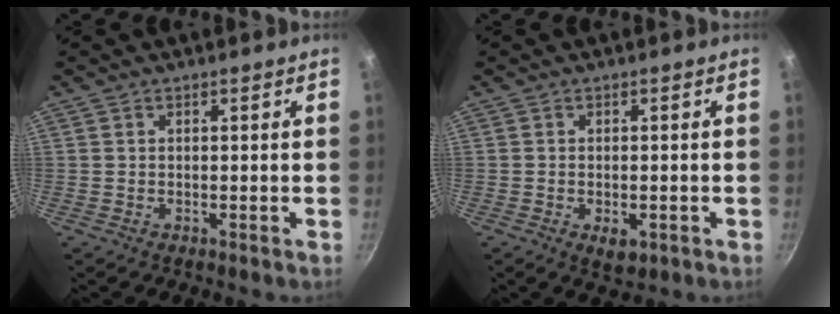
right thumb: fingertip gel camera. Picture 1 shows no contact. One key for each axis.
{"total": 3.4, "fx": -1.1, "fy": 1.9, "fz": 2.7, "tx": -0.034, "ty": -0.004, "tz": -0.012}